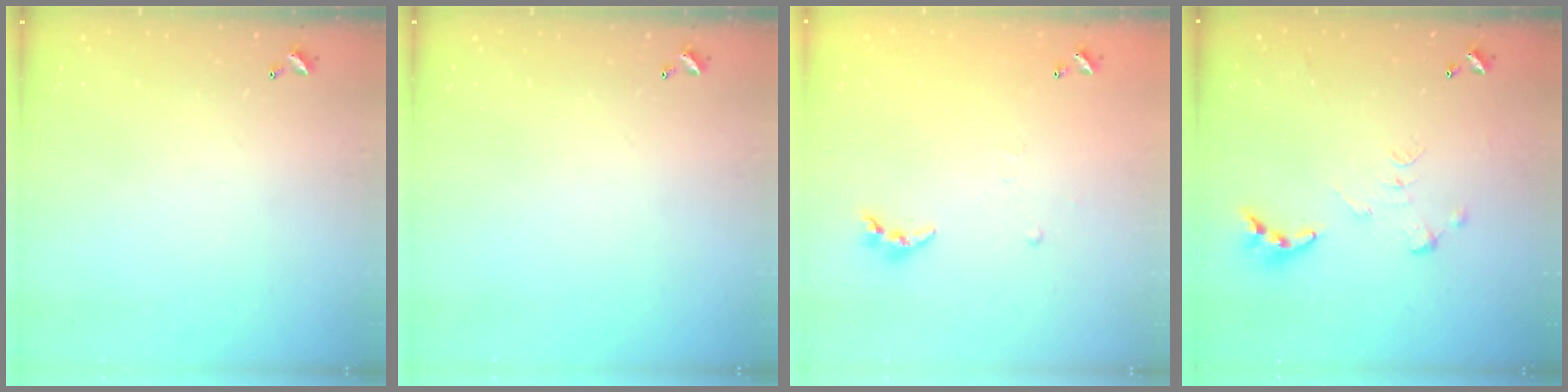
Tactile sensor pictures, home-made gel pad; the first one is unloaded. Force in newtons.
{"total": 0.0}
{"total": 4.9, "press": 4.8, "slide": 0.7}
{"total": 0.0}